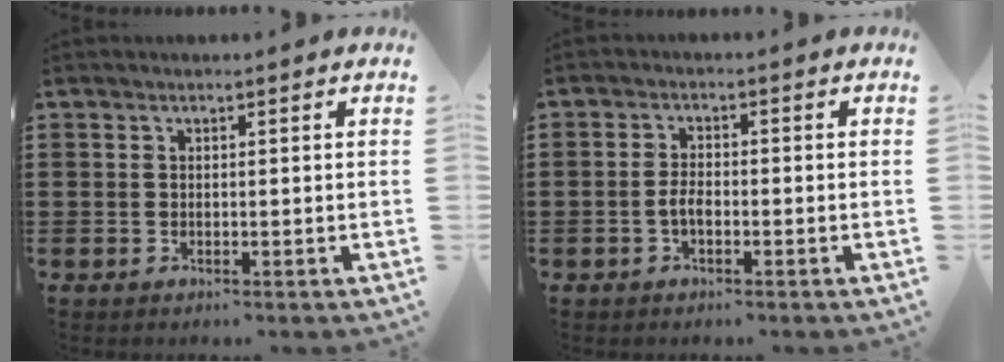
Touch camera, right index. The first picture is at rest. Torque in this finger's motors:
{"motor_torque": [1.18, 0.09, 0.50, 0.13]}